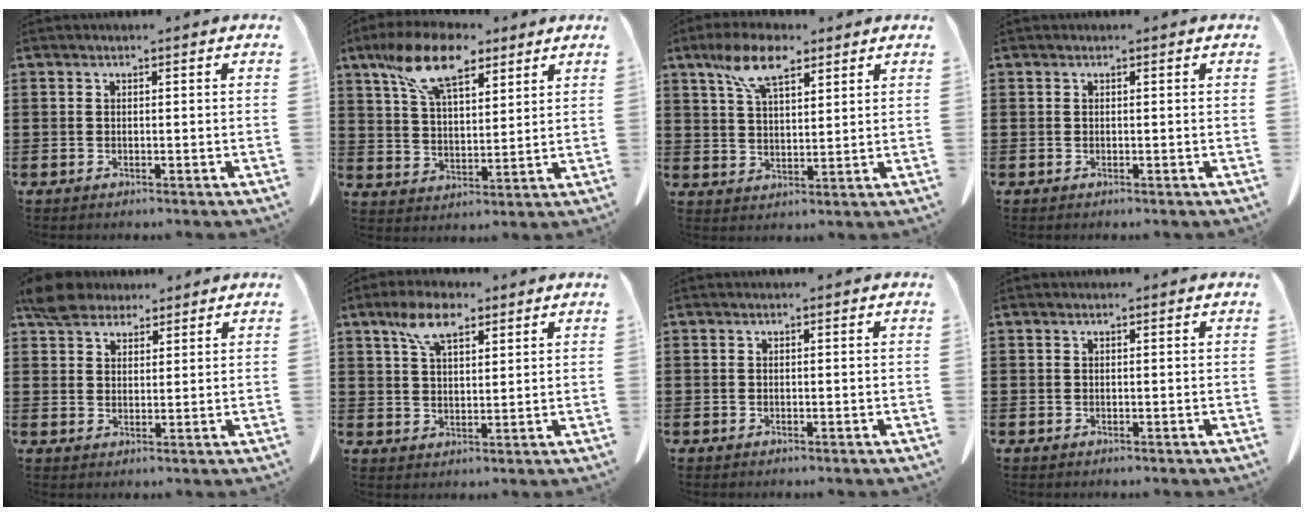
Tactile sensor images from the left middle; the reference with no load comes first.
{"total": 11.9, "force": [7.9, 4.9, 7.5], "torque": [-0.158, -0.008, 0.146]}
{"total": 8.6, "force": [5.6, 3.5, 5.6], "torque": [-0.125, 0.004, 0.103]}
{"total": 0.0}
{"total": 5.0, "force": [4.2, 2.3, 1.5], "torque": [-0.036, -0.003, 0.080]}
{"total": 7.2, "force": [4.4, 3.2, 4.7], "torque": [-0.105, 0.007, 0.081]}
{"total": 0.0}
{"total": 0.0}